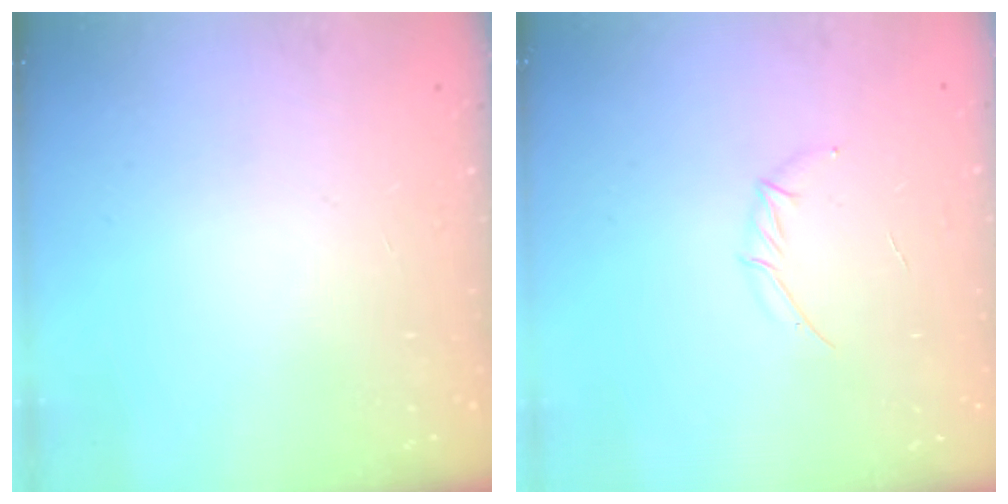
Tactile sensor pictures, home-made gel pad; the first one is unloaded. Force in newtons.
{"total": 3.7, "press": 3.6, "slide": 0.9}